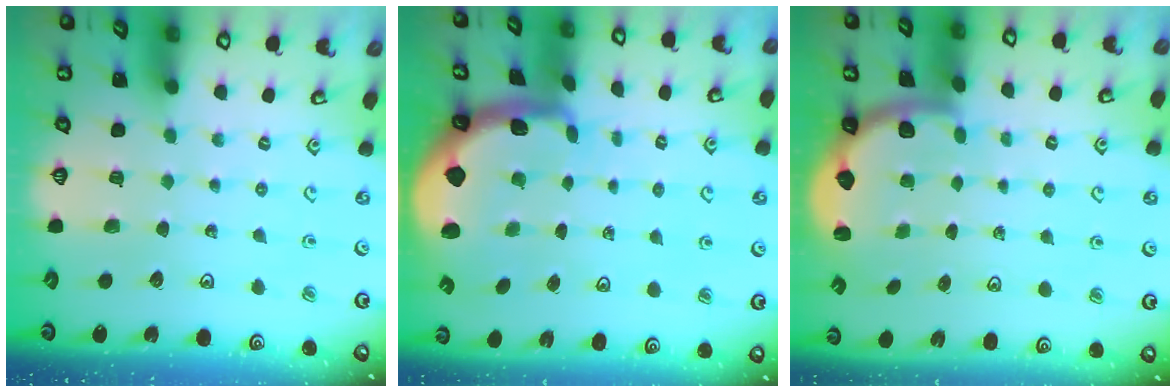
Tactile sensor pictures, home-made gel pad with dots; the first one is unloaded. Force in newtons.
{"total": 1.8, "press": 1.8, "slide": 0.4}
{"total": 2.4, "press": 1.7, "slide": 1.6}